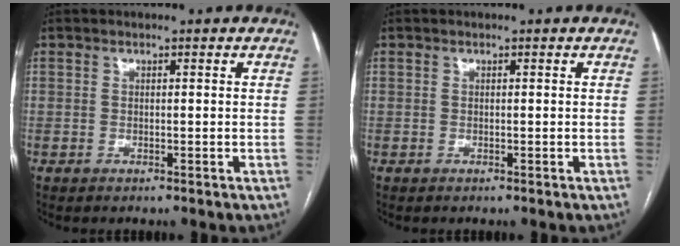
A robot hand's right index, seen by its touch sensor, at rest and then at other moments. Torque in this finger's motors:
{"motor_torque": [0.00, 0.00, 0.00, 0.00]}